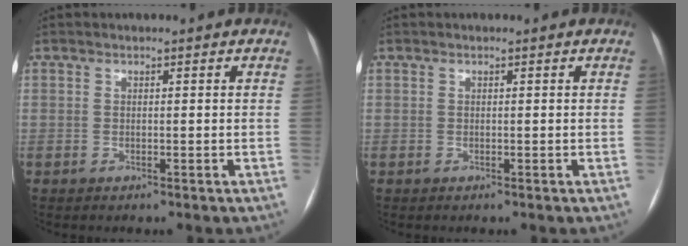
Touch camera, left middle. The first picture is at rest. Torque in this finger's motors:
{"motor_torque": [0.00, 0.02, 0.01, 0.00]}